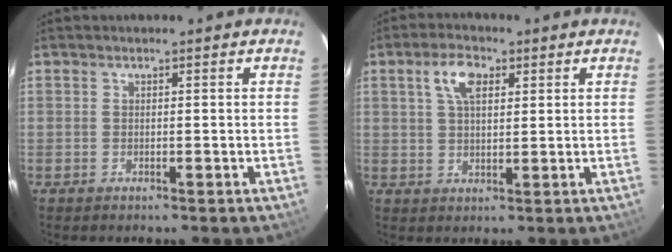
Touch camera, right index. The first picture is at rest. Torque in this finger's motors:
{"motor_torque": [0.79, 0.45, 0.34, 0.10]}